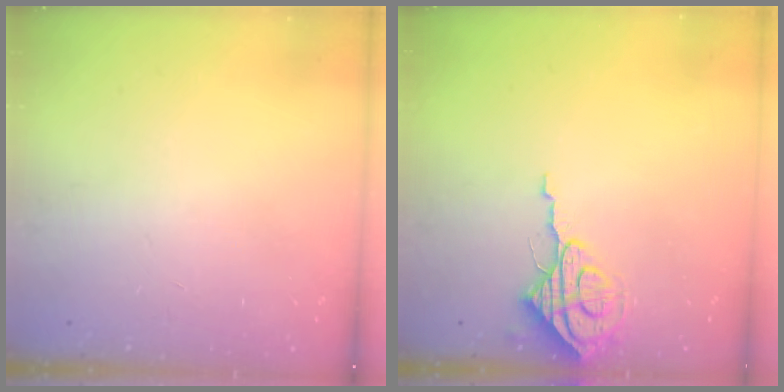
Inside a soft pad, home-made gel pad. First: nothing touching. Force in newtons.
{"total": 7.6, "press": 7.5, "slide": 0.5}